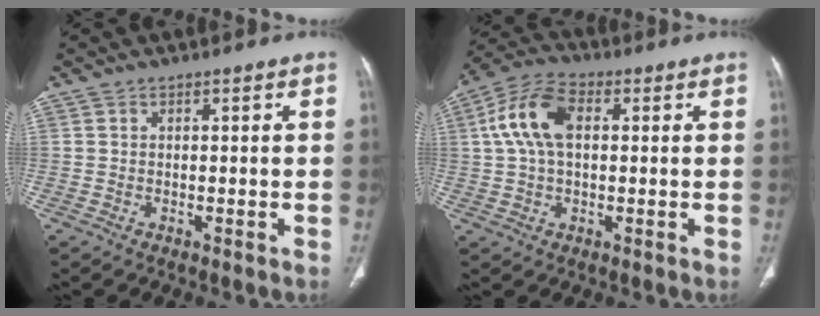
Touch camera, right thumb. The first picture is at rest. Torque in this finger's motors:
{"motor_torque": [0.55, 2.09, 1.15, -0.15, 0.13]}